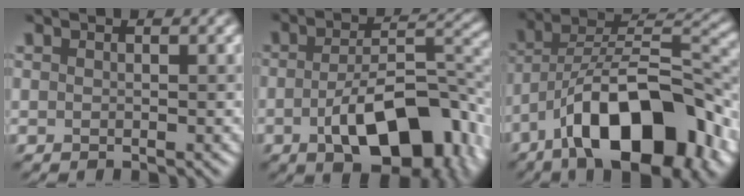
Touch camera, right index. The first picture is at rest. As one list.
[{"total": 11.2, "force": [-4.1, 5.0, 9.1], "torque": [-0.143, -0.001, -0.067]}, {"total": 13.6, "force": [-7.2, 5.5, 10.1], "torque": [-0.145, 0.008, -0.128]}]